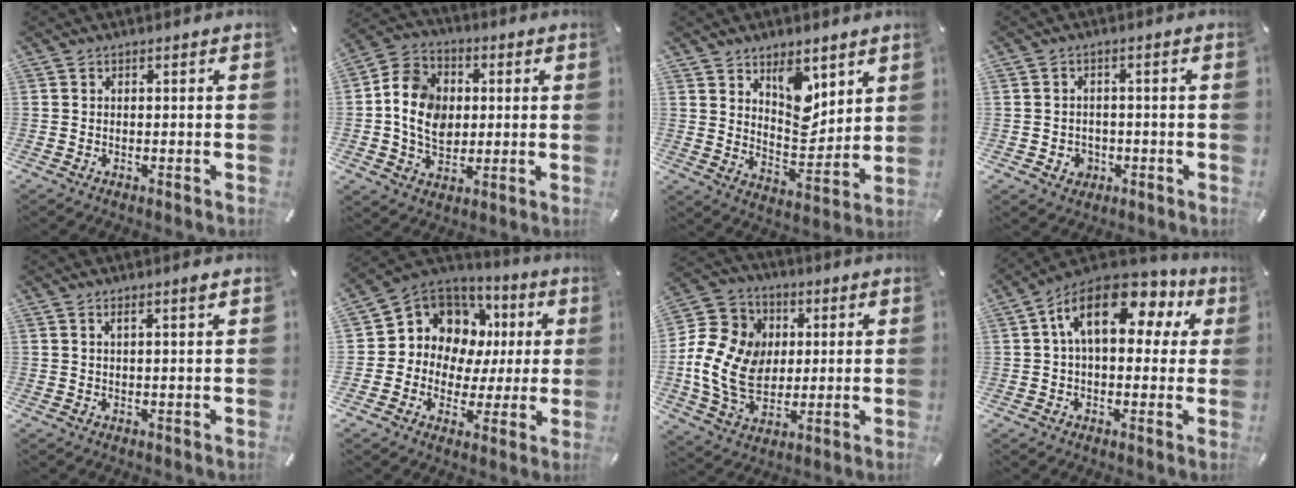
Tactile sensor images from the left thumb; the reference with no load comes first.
{"total": 11.5, "force": [0.3, 9.7, 6.2], "torque": [-0.123, 0.016, 0.008]}
{"total": 11.0, "force": [6.4, 6.9, 5.8], "torque": [-0.061, -0.046, 0.113]}
{"total": 3.7, "force": [-0.9, 3.5, 1.0], "torque": [-0.011, 0.002, -0.018]}
{"total": 2.1, "force": [1.2, 0.2, 1.7], "torque": [-0.035, -0.001, 0.021]}
{"total": 11.3, "force": [4.1, 10.1, 2.9], "torque": [-0.066, -0.038, 0.086]}
{"total": 15.0, "force": [0.0, 12.8, 7.9], "torque": [-0.187, 0.005, 0.004]}
{"total": 16.0, "force": [5.8, 8.9, 12.0], "torque": [-0.198, -0.013, 0.098]}